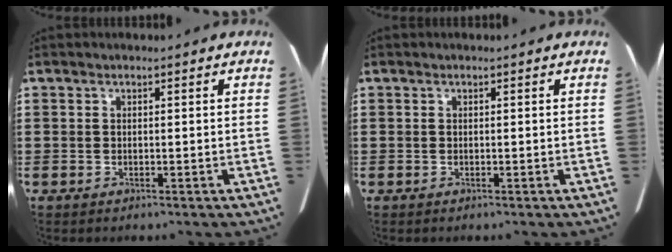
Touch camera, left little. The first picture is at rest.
{"total": 0.0}